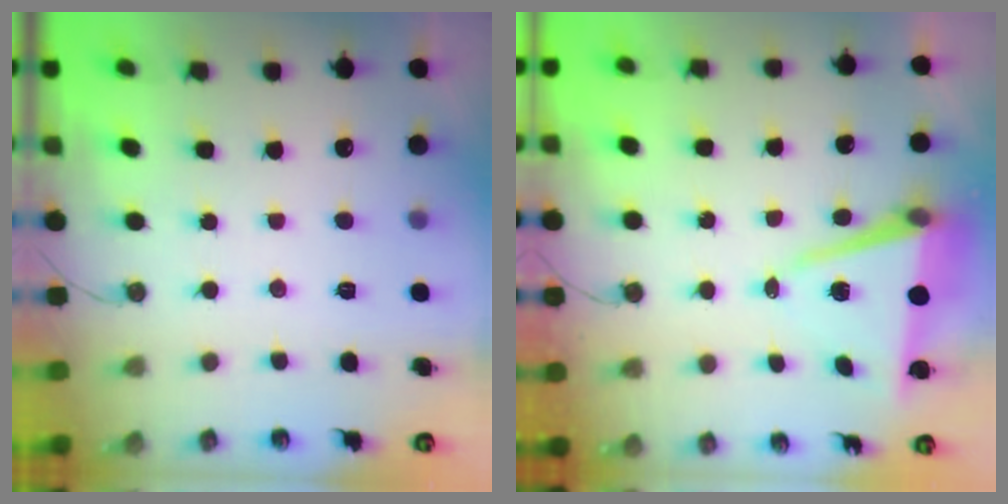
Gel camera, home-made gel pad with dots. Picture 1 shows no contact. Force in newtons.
{"total": 7.4, "press": 6.4, "slide": 3.8}